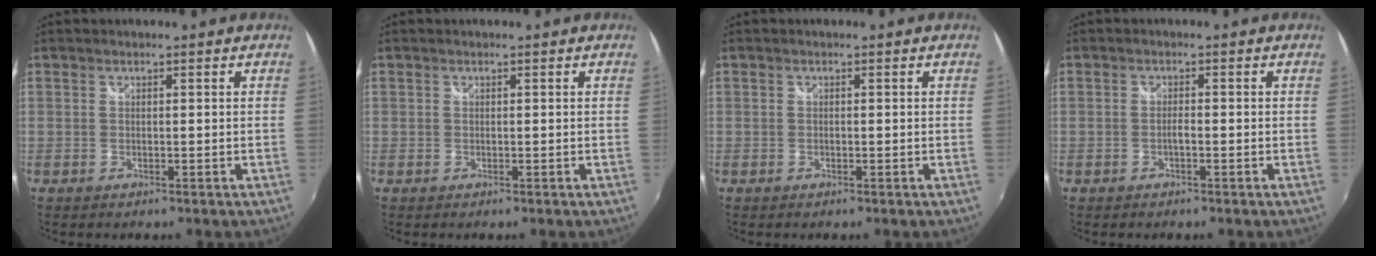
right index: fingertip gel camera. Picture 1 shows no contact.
{"total": 0.0}
{"total": 0.0}
{"total": 1.0, "force": [-0.6, 0.2, 0.8], "torque": [-0.017, 0.001, -0.011]}